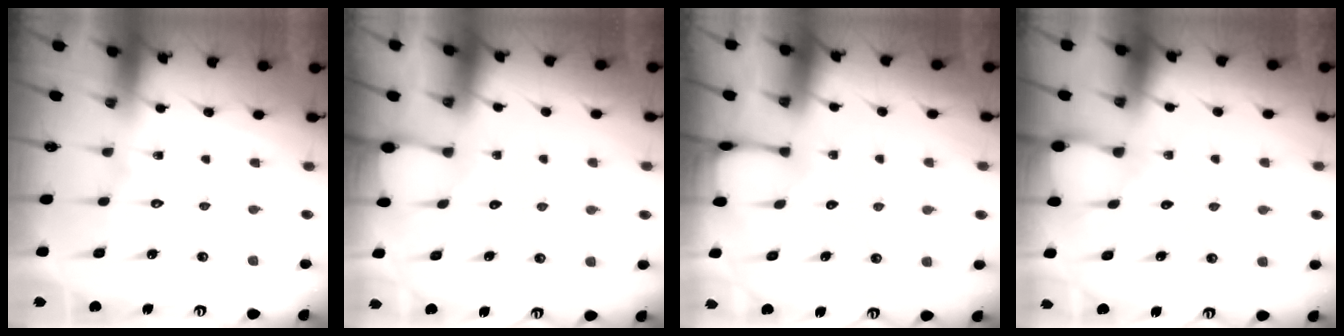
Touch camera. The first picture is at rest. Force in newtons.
{"total": 1.5, "press": 1.5, "slide": 0.1}
{"total": 1.8, "press": 1.8, "slide": 0.2}
{"total": 3.9, "press": 3.9, "slide": 0.3}